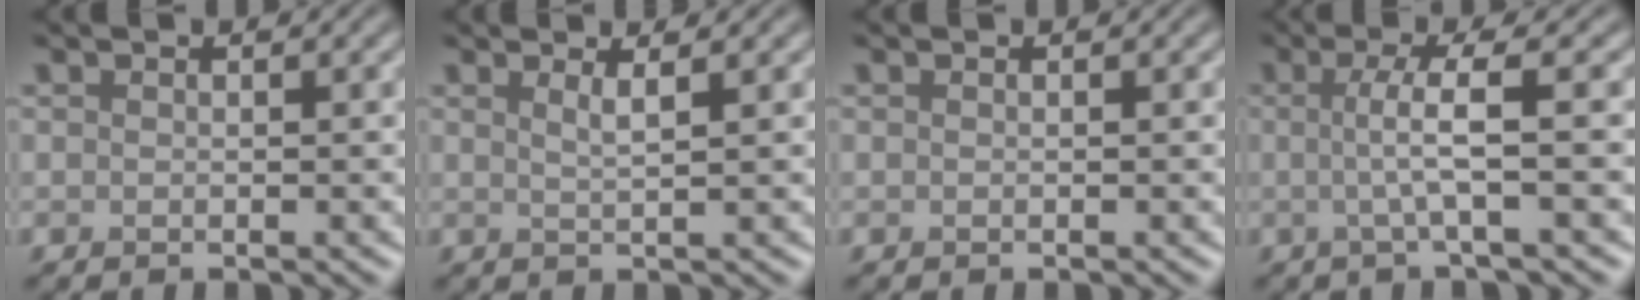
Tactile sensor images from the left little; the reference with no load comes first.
{"total": 1.7, "force": [0.8, 0.5, 1.4], "torque": [-0.014, 0.002, 0.009]}
{"total": 0.0}
{"total": 3.7, "force": [0.0, 0.6, 3.7], "torque": [-0.065, -0.001, -0.007]}